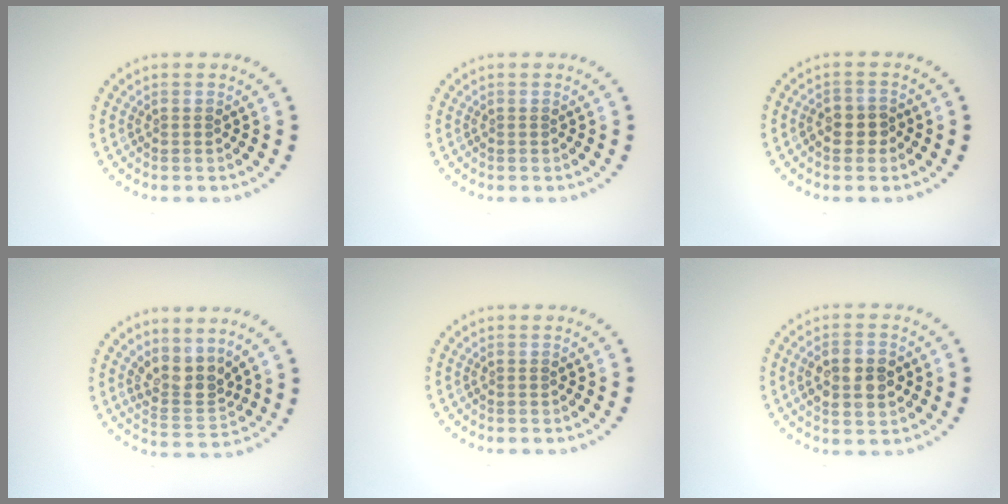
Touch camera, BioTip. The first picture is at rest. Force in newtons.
{"total": 0.0}
{"total": 2.4, "press": 2.3, "slide": 0.8}
{"total": 3.3, "press": 2.6, "slide": 2.0}
{"total": 0.0}
{"total": 3.7, "press": 3.7, "slide": 0.5}